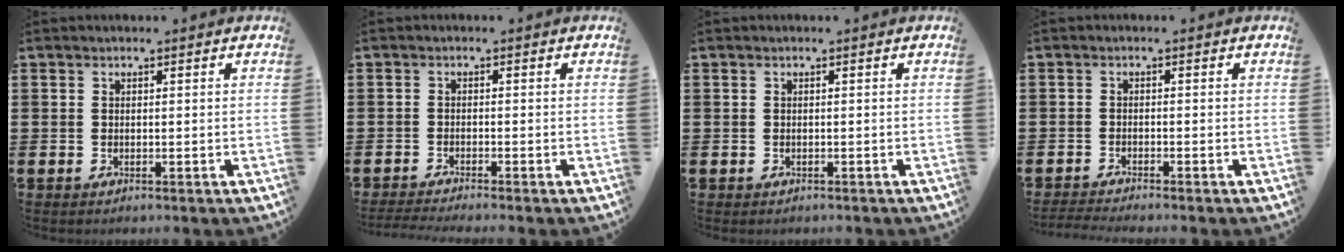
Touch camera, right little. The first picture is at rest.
{"total": 0.7, "force": [-0.6, -0.2, 0.1], "torque": [-0.002, -0.004, -0.012]}
{"total": 0.0}
{"total": 0.7, "force": [-0.7, 0.0, 0.0], "torque": [-0.003, -0.002, -0.015]}